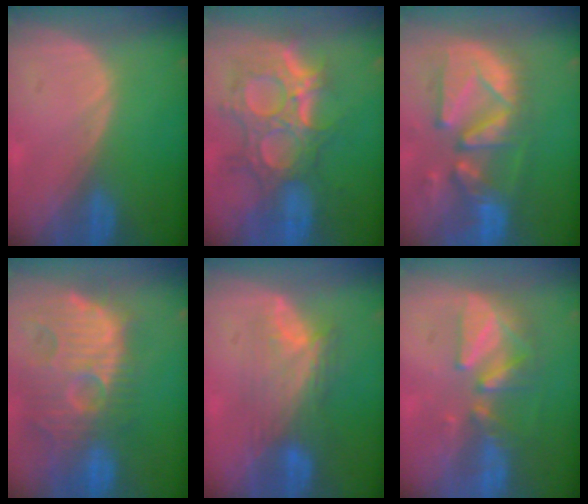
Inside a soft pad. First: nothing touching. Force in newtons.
{"total": 12.0, "press": 10.7, "slide": 5.3}
{"total": 12.9, "press": 11.2, "slide": 6.3}
{"total": 14.1, "press": 12.4, "slide": 6.7}
{"total": 7.6, "press": 7.2, "slide": 2.2}
{"total": 7.6, "press": 7.3, "slide": 1.8}